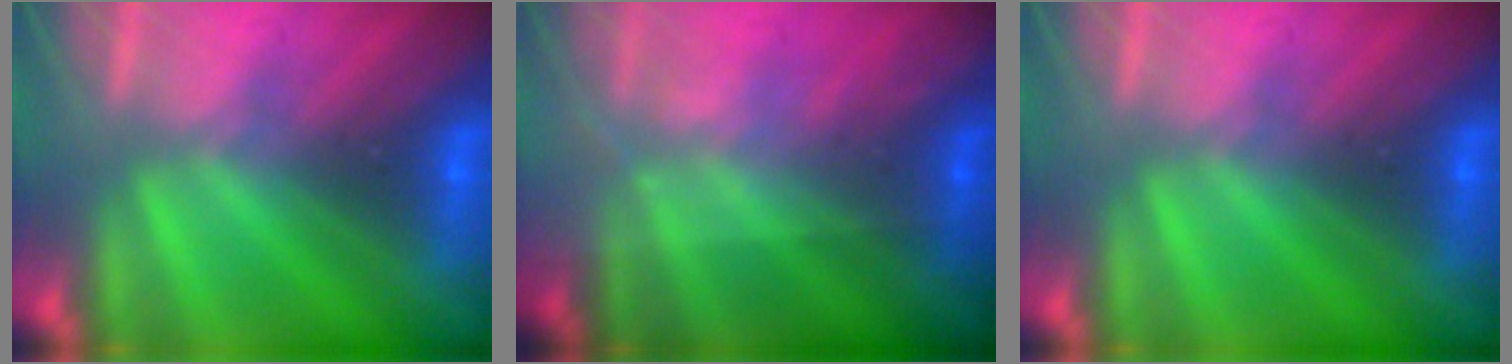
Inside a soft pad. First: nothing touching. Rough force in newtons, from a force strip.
{"total": 1.7}
{"total": 0.0}